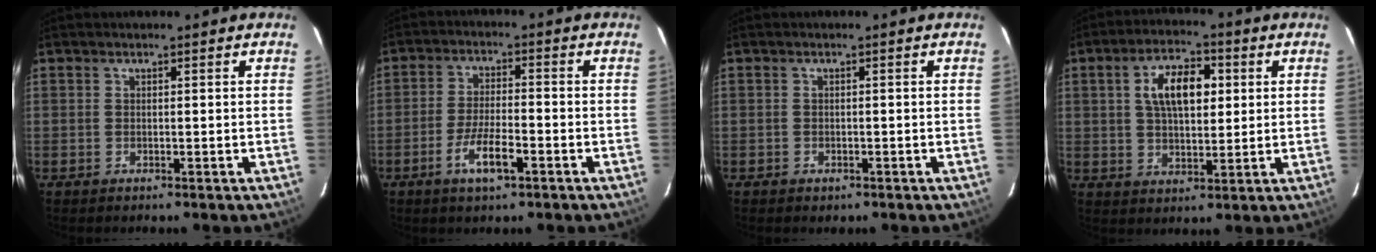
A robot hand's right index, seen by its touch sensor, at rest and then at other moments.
{"total": 7.2, "force": [-3.8, 1.7, 5.9], "torque": [-0.121, -0.005, -0.068]}
{"total": 1.7, "force": [-0.9, 1.4, 0.5], "torque": [-0.011, 0.000, -0.008]}
{"total": 9.8, "force": [2.4, 5.0, 8.1], "torque": [-0.142, 0.021, 0.043]}